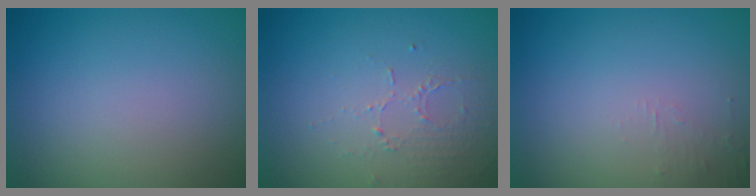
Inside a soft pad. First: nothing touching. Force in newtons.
{"total": 1.4, "press": 0.8, "slide": 1.2}
{"total": 0.9, "press": 0.9, "slide": 0.1}